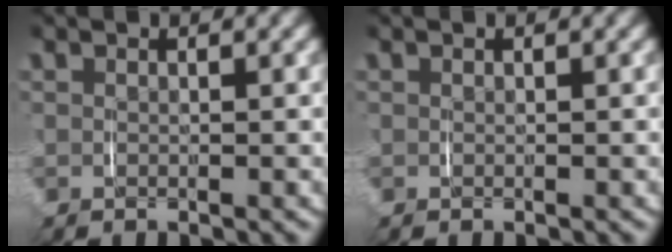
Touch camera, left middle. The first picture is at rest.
{"total": 0.0}